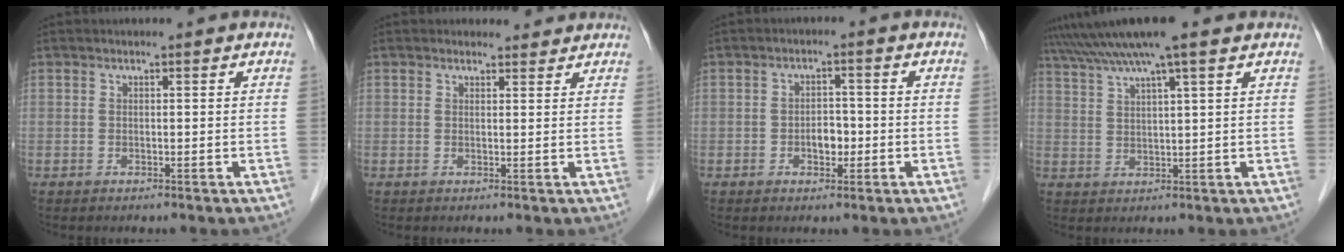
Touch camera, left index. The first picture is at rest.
{"total": 2.1, "force": [1.9, 0.9, -0.2], "torque": [0.004, 0.003, 0.018]}
{"total": 2.9, "force": [-1.0, 1.8, 2.2], "torque": [-0.031, 0.007, -0.013]}
{"total": 9.4, "force": [7.4, -0.9, 5.8], "torque": [-0.105, 0.032, 0.118]}